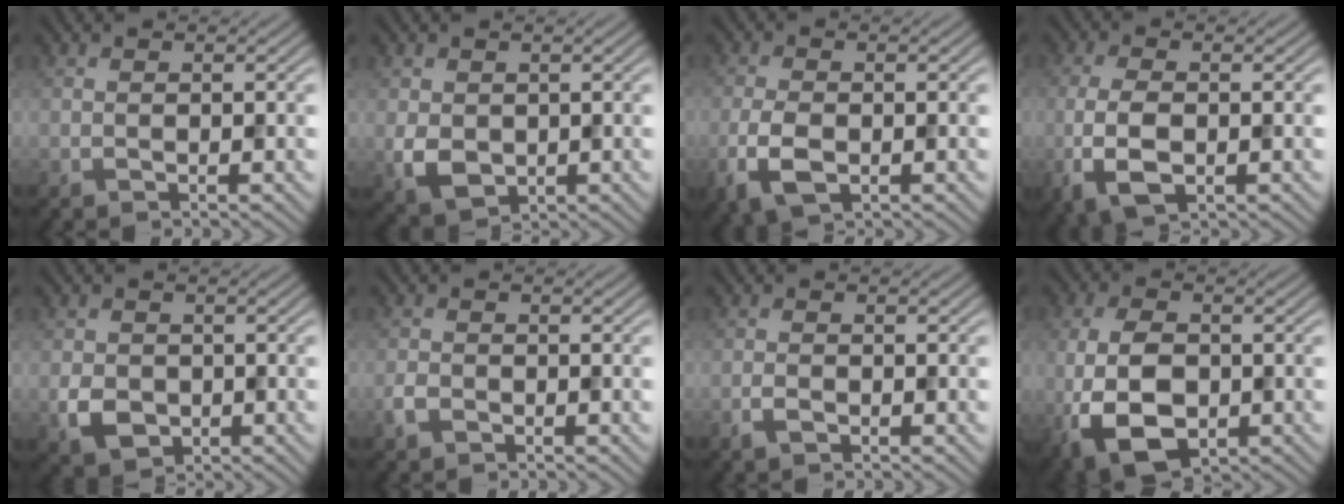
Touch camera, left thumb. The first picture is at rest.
{"total": 4.2, "force": [0.0, 3.3, 2.5], "torque": [-0.069, -0.011, 0.004]}
{"total": 5.1, "force": [-1.8, 2.8, 3.8], "torque": [-0.091, -0.008, -0.039]}
{"total": 5.8, "force": [-1.5, 2.9, 4.8], "torque": [-0.118, -0.008, -0.030]}
{"total": 4.0, "force": [-1.0, 3.3, 2.0], "torque": [-0.046, -0.010, -0.020]}
{"total": 1.8, "force": [-1.1, 1.2, 0.8], "torque": [-0.019, 0.000, -0.026]}
{"total": 1.5, "force": [-0.9, 0.7, 1.0], "torque": [-0.020, -0.001, -0.019]}
{"total": 9.8, "force": [-2.4, 6.0, 7.3], "torque": [-0.174, -0.017, -0.048]}